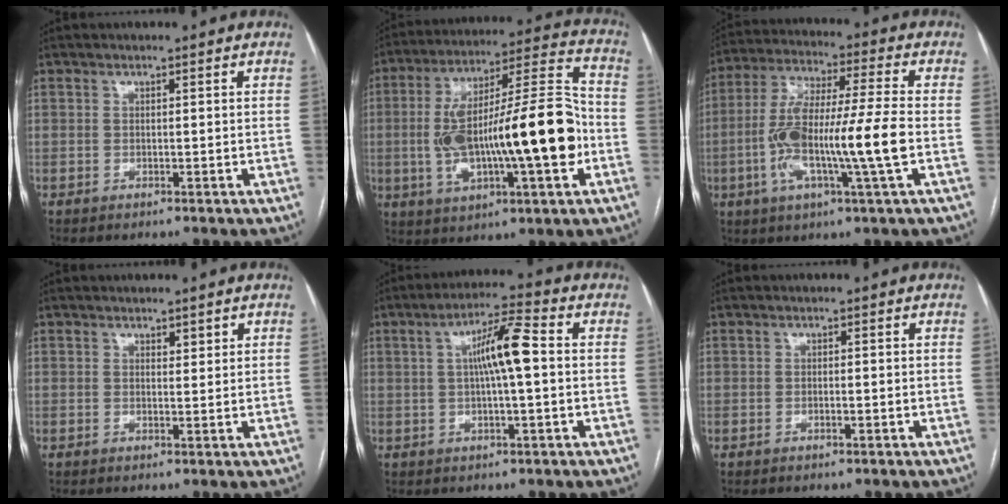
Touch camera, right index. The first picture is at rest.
{"total": 22.9, "force": [-3.2, 4.3, 22.3], "torque": [-0.385, 0.023, -0.042]}
{"total": 15.5, "force": [-3.0, 0.5, 15.2], "torque": [-0.295, 0.002, -0.062]}
{"total": 1.3, "force": [0.9, 0.5, 0.6], "torque": [-0.009, -0.001, 0.014]}
{"total": 7.8, "force": [0.8, 0.6, 7.7], "torque": [-0.139, 0.016, 0.009]}
{"total": 0.6, "force": [-0.2, 0.1, 0.5], "torque": [-0.010, -0.001, -0.002]}